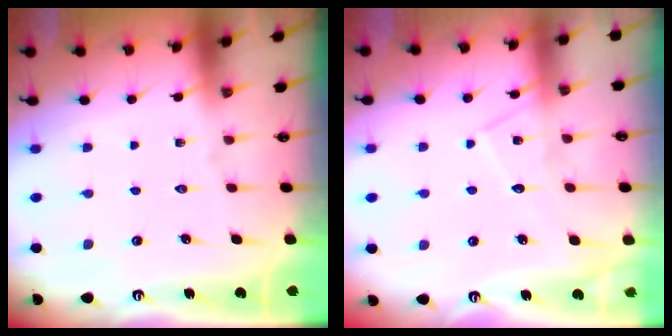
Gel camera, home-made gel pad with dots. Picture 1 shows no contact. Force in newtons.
{"total": 8.6, "press": 8.5, "slide": 0.8}